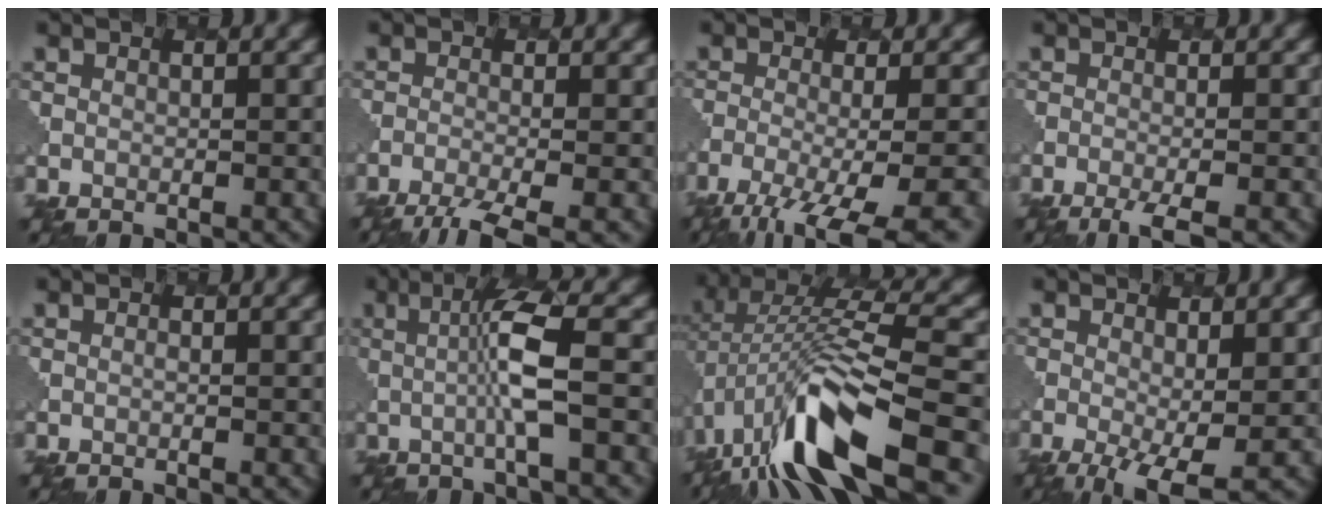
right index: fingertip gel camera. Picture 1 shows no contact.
{"total": 4.1, "force": [-3.0, 0.8, 2.8], "torque": [-0.045, -0.010, -0.062]}
{"total": 9.1, "force": [-5.6, 2.5, 6.8], "torque": [-0.107, -0.018, -0.085]}
{"total": 2.7, "force": [-1.8, 0.4, 2.0], "torque": [-0.031, -0.003, -0.038]}
{"total": 0.0}
{"total": 4.3, "force": [0.0, 0.4, 4.3], "torque": [-0.077, 0.003, -0.006]}
{"total": 11.8, "force": [-4.4, 4.4, 10.1], "torque": [-0.192, 0.010, -0.079]}
{"total": 4.8, "force": [-1.6, 1.5, 4.3], "torque": [-0.084, -0.014, -0.023]}